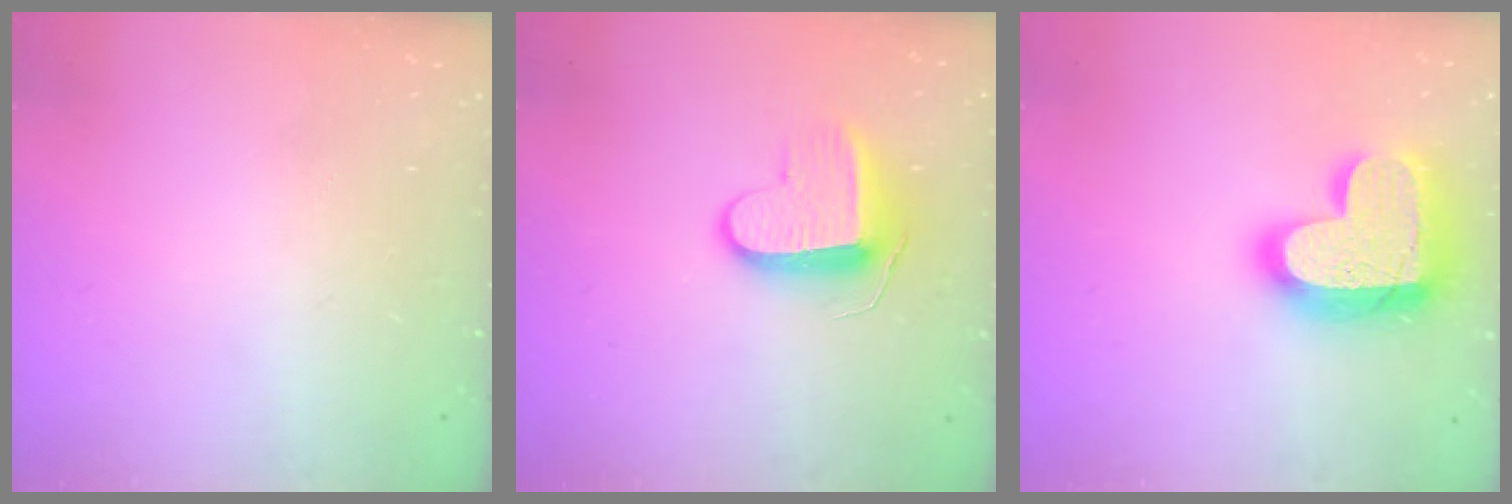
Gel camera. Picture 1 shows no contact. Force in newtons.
{"total": 9.3, "press": 9.3, "slide": 0.4}
{"total": 21.5, "press": 21.5, "slide": 1.6}